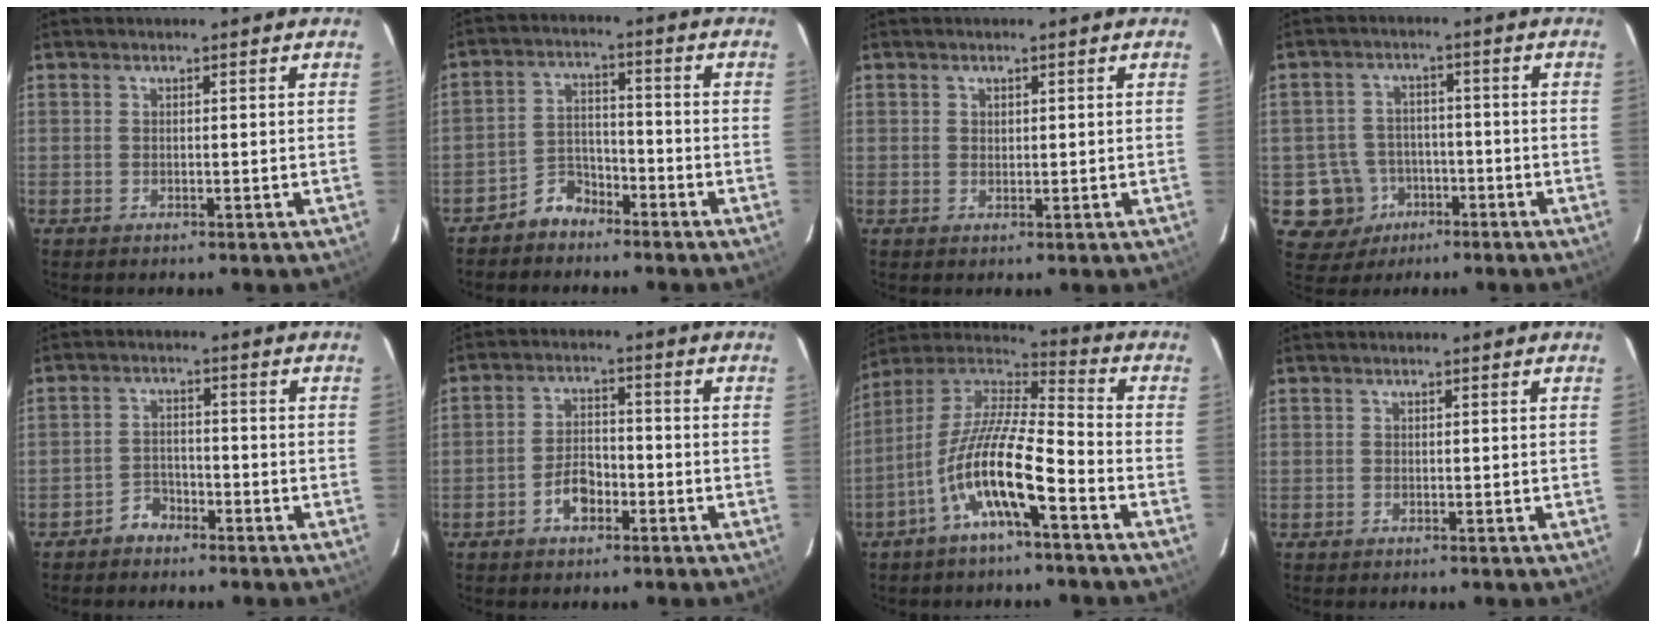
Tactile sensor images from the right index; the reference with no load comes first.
{"total": 5.5, "force": [-4.5, 3.1, 1.0], "torque": [-0.023, 0.022, -0.080]}
{"total": 1.0, "force": [0.4, 0.8, 0.2], "torque": [-0.001, 0.004, 0.007]}
{"total": 8.3, "force": [-3.4, 7.5, 0.7], "torque": [-0.035, 0.029, -0.041]}
{"total": 3.4, "force": [-2.8, 2.0, 0.4], "torque": [-0.010, 0.012, -0.049]}
{"total": 5.4, "force": [-2.9, 3.2, 3.2], "torque": [-0.065, 0.013, -0.047]}
{"total": 14.7, "force": [-6.8, 2.9, 12.7], "torque": [-0.241, -0.005, -0.136]}
{"total": 0.0}